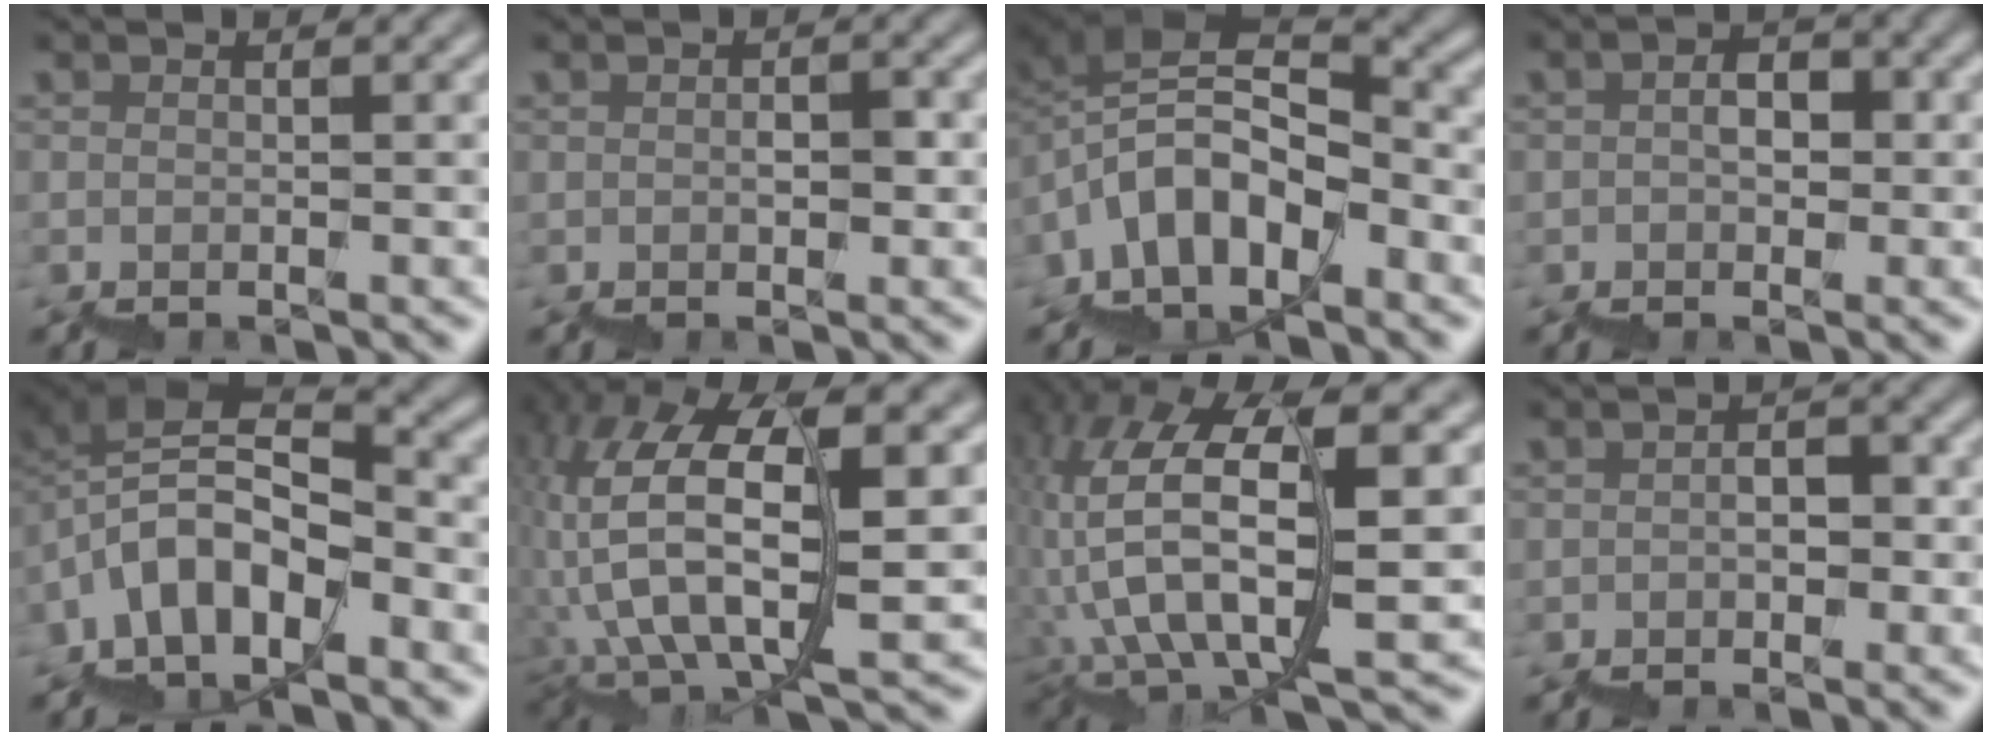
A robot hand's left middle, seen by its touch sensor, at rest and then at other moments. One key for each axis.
{"total": 0.6, "fx": 0.4, "fy": 0.2, "fz": 0.5, "tx": -0.006, "ty": 0.004, "tz": 0.008}
{"total": 6.6, "fx": 0.0, "fy": 3.7, "fz": 5.5, "tx": -0.078, "ty": 0.017, "tz": -0.003}
{"total": 1.2, "fx": 0.0, "fy": 0.9, "fz": 0.8, "tx": -0.011, "ty": 0.007, "tz": -0.003}
{"total": 6.2, "fx": -0.5, "fy": 3.5, "fz": 5.0, "tx": -0.072, "ty": 0.015, "tz": -0.012}
{"total": 11.3, "fx": 3.4, "fy": 5.0, "fz": 9.5, "tx": -0.191, "ty": 0.001, "tz": 0.073}
{"total": 10.9, "fx": 2.6, "fy": 4.2, "fz": 9.7, "tx": -0.190, "ty": 0.002, "tz": 0.057}
{"total": 1.2, "fx": -0.4, "fy": 0.8, "fz": 0.8, "tx": -0.009, "ty": 0.007, "tz": -0.005}